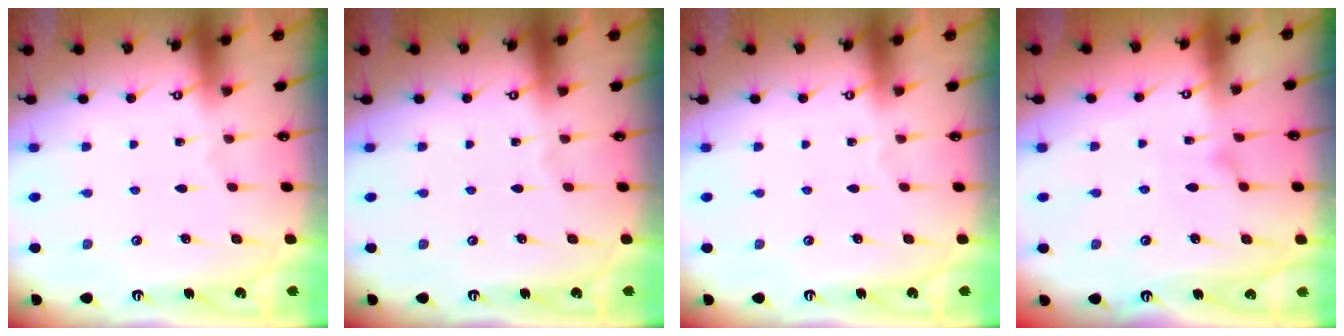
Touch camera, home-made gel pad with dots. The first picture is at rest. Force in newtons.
{"total": 0.0}
{"total": 0.0}
{"total": 3.6, "press": 3.5, "slide": 0.4}